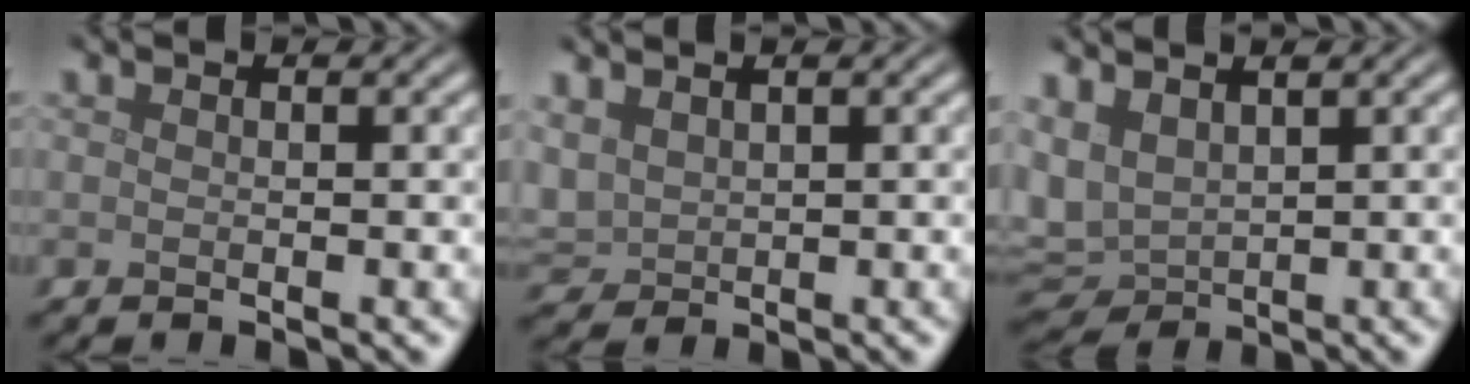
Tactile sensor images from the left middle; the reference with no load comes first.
{"total": 2.7, "force": [1.3, 1.9, 1.4], "torque": [-0.042, 0.002, 0.032]}
{"total": 5.4, "force": [1.7, 3.5, 3.7], "torque": [-0.096, 0.005, 0.035]}